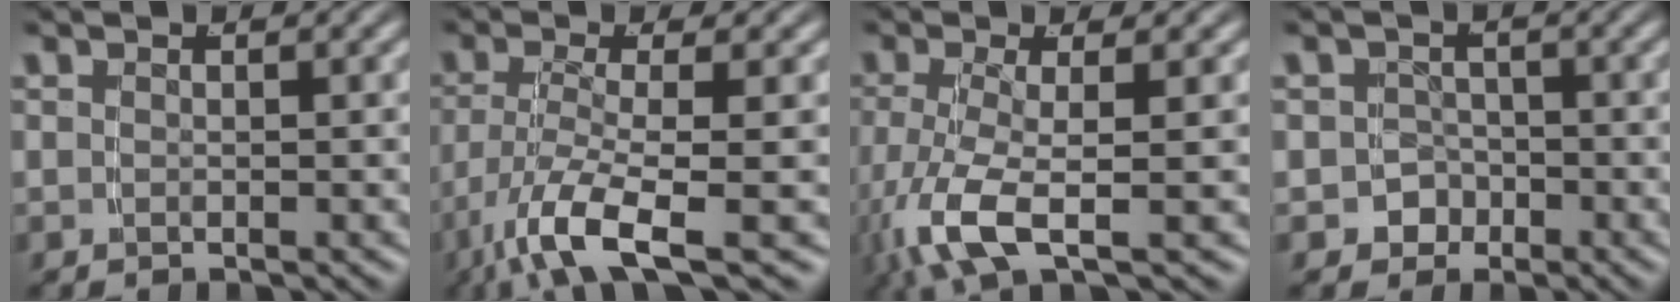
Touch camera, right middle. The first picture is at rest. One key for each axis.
{"total": 6.5, "fx": -3.8, "fy": 1.8, "fz": 5.0, "tx": -0.104, "ty": -0.034, "tz": -0.046}
{"total": 5.6, "fx": -1.6, "fy": 2.3, "fz": 4.9, "tx": -0.126, "ty": -0.028, "tz": -0.012}
{"total": 5.9, "fx": -2.1, "fy": 5.5, "fz": 0.8, "tx": -0.035, "ty": -0.018, "tz": -0.042}